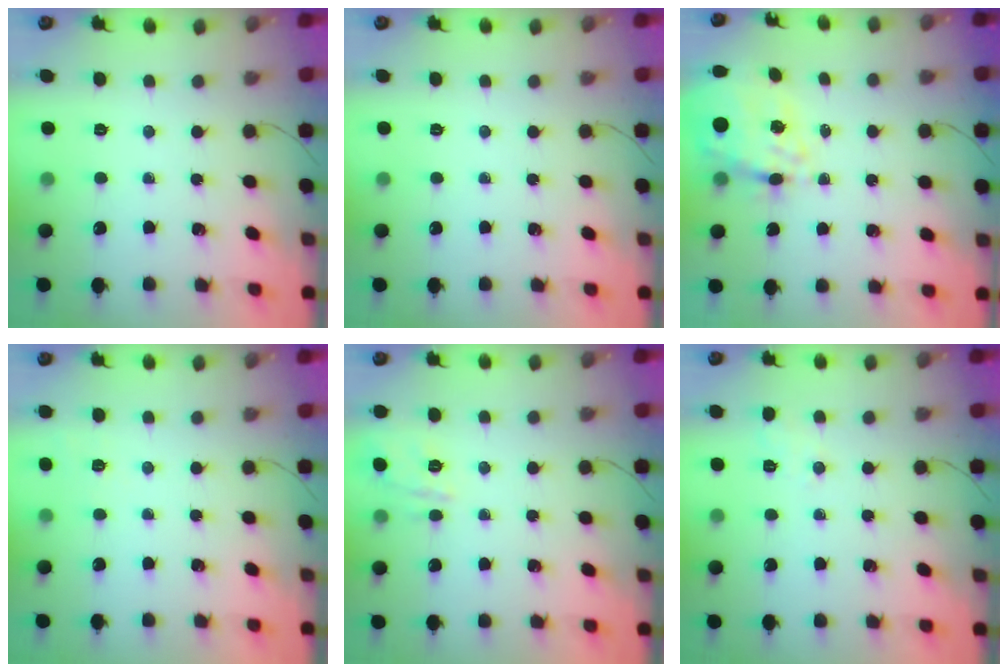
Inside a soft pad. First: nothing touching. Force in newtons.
{"total": 0.0}
{"total": 10.7, "press": 10.0, "slide": 3.9}
{"total": 3.7, "press": 3.3, "slide": 1.7}
{"total": 2.9, "press": 2.7, "slide": 1.2}
{"total": 1.4, "press": 0.7, "slide": 1.2}